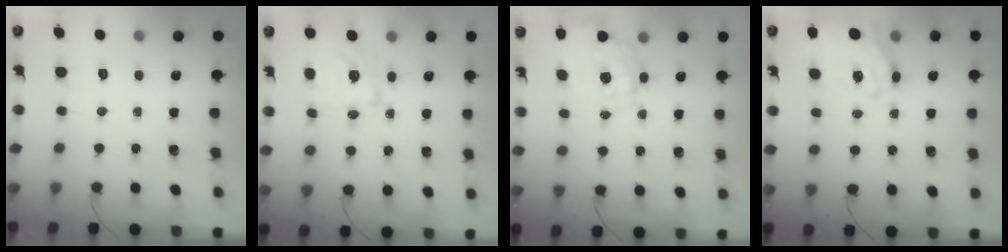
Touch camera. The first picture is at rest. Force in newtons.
{"total": 2.4, "press": 2.4, "slide": 0.3}
{"total": 2.8, "press": 2.7, "slide": 0.9}
{"total": 9.7, "press": 9.1, "slide": 3.3}